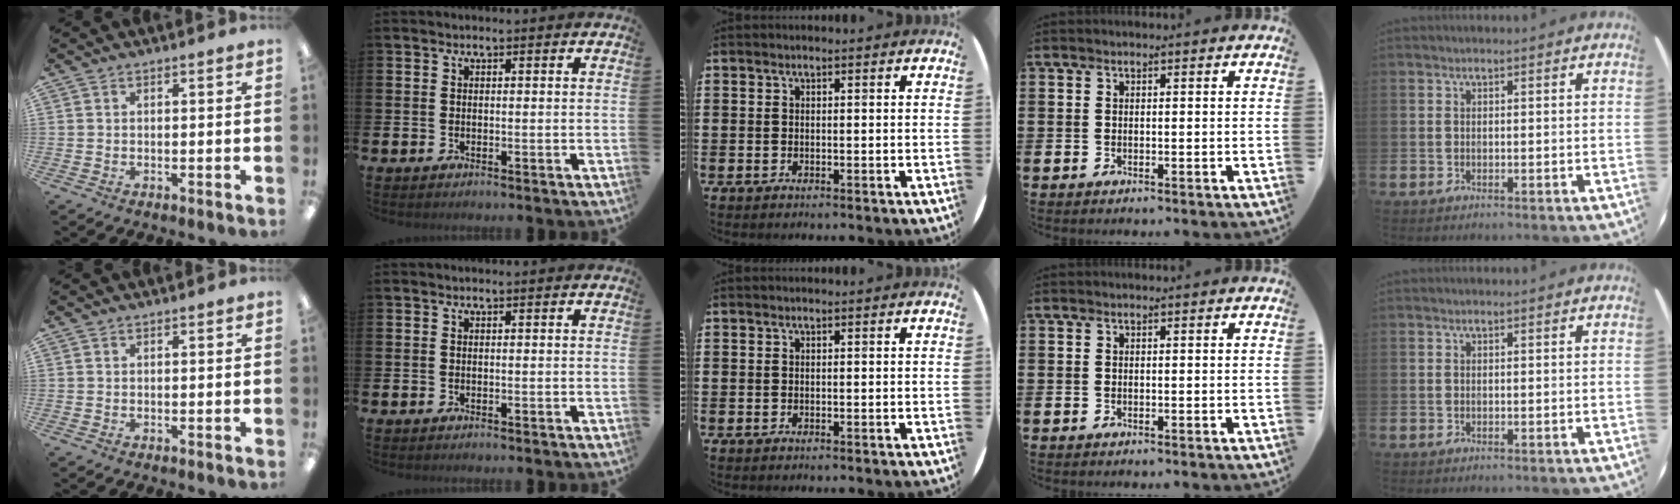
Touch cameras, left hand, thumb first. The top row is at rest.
{}